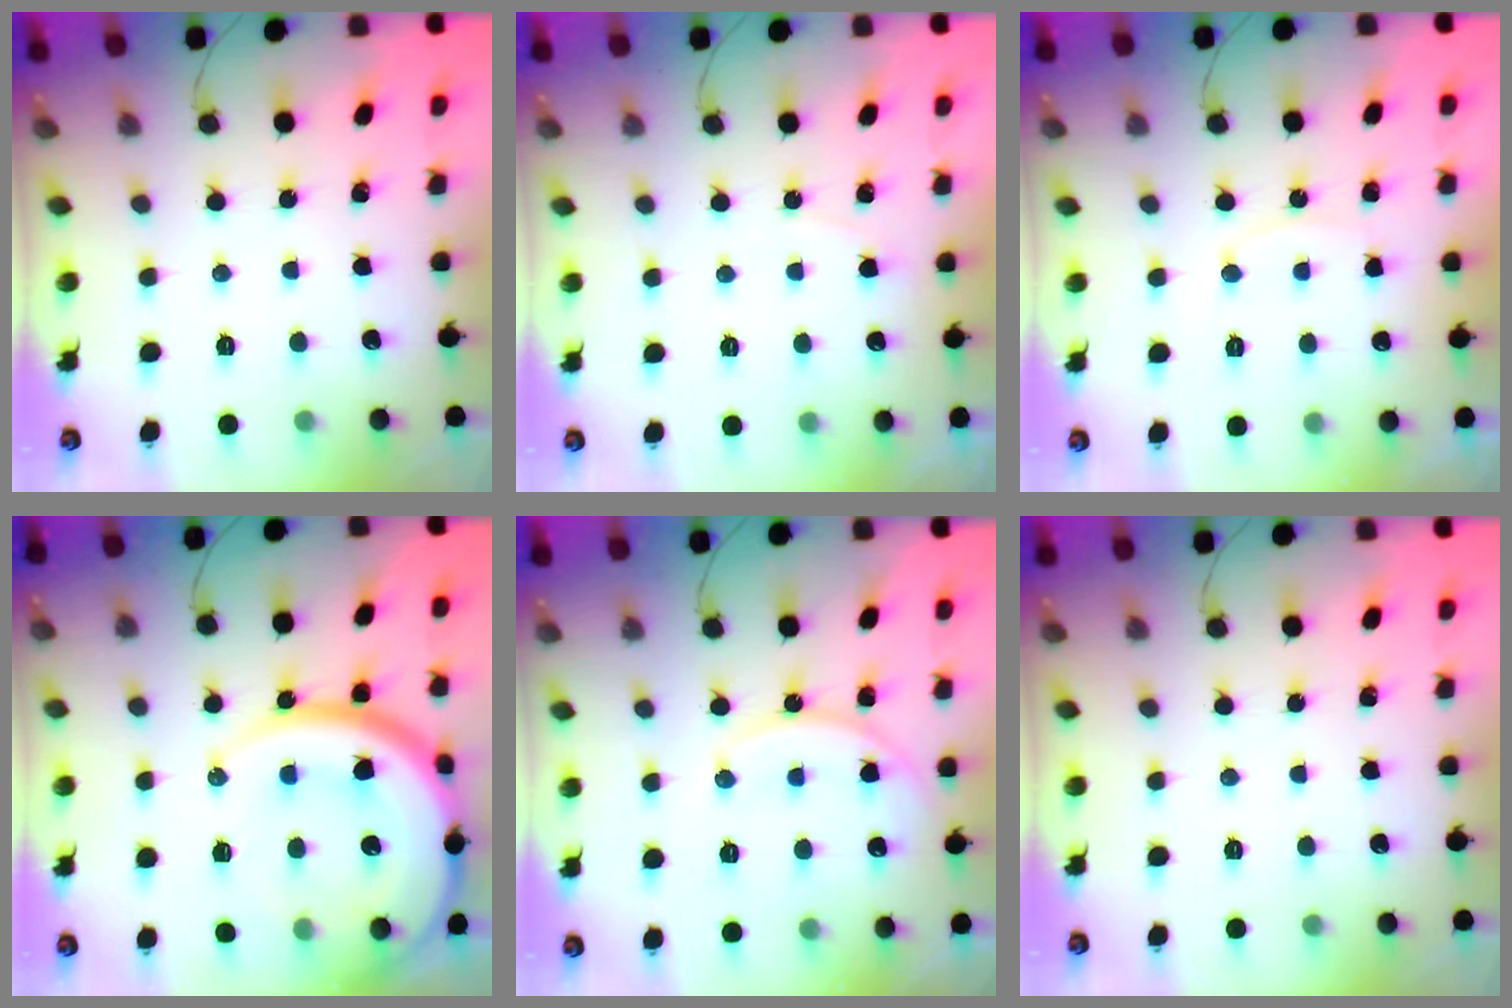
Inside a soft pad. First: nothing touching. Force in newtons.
{"total": 2.7, "press": 2.7, "slide": 0.3}
{"total": 5.9, "press": 5.9, "slide": 0.5}
{"total": 28.1, "press": 27.7, "slide": 4.8}
{"total": 13.5, "press": 13.4, "slide": 1.1}
{"total": 0.0}